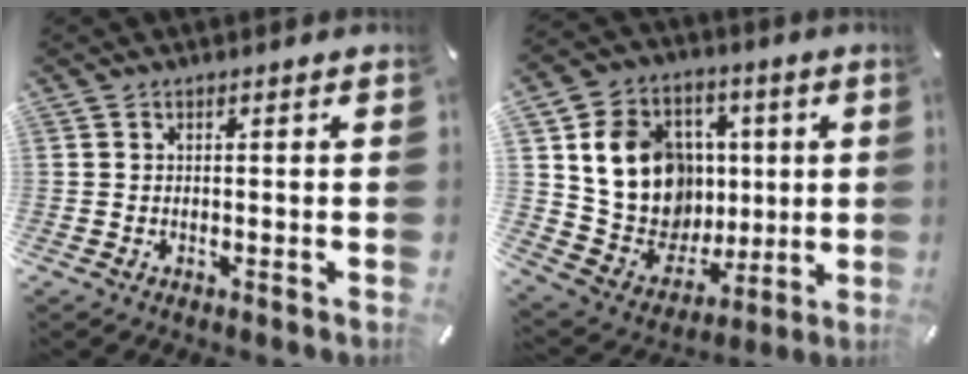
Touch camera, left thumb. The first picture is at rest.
{"total": 17.7, "force": [4.1, 15.2, 8.0], "torque": [-0.132, -0.013, 0.098]}